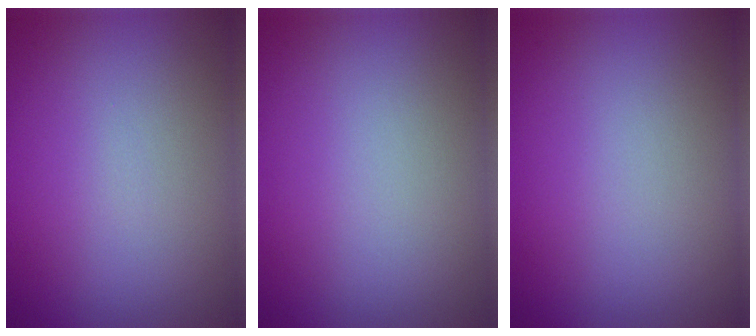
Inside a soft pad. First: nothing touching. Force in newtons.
{"total": 0.0}
{"total": 0.0}